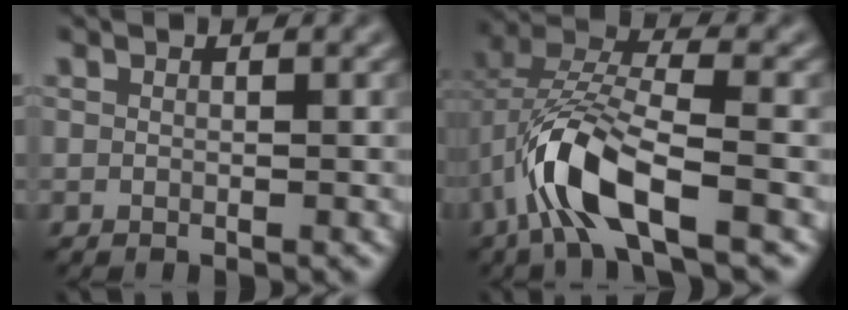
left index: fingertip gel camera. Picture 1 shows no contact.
{"total": 8.0, "force": [-3.6, 2.8, 6.5], "torque": [-0.147, 0.005, -0.077]}